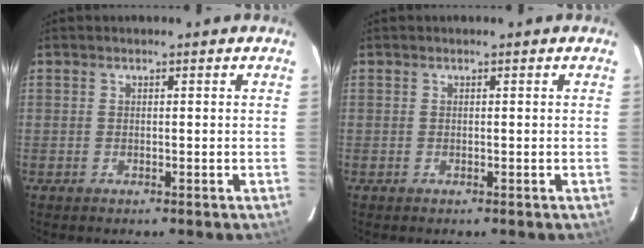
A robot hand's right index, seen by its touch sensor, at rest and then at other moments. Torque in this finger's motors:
{"motor_torque": [0.06, 0.08, 0.00, 0.00]}